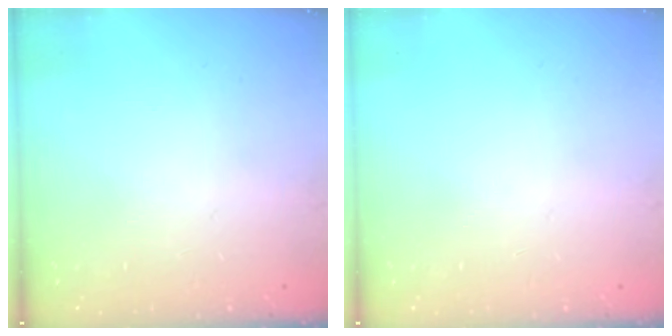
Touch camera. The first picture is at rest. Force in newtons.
{"total": 0.0}